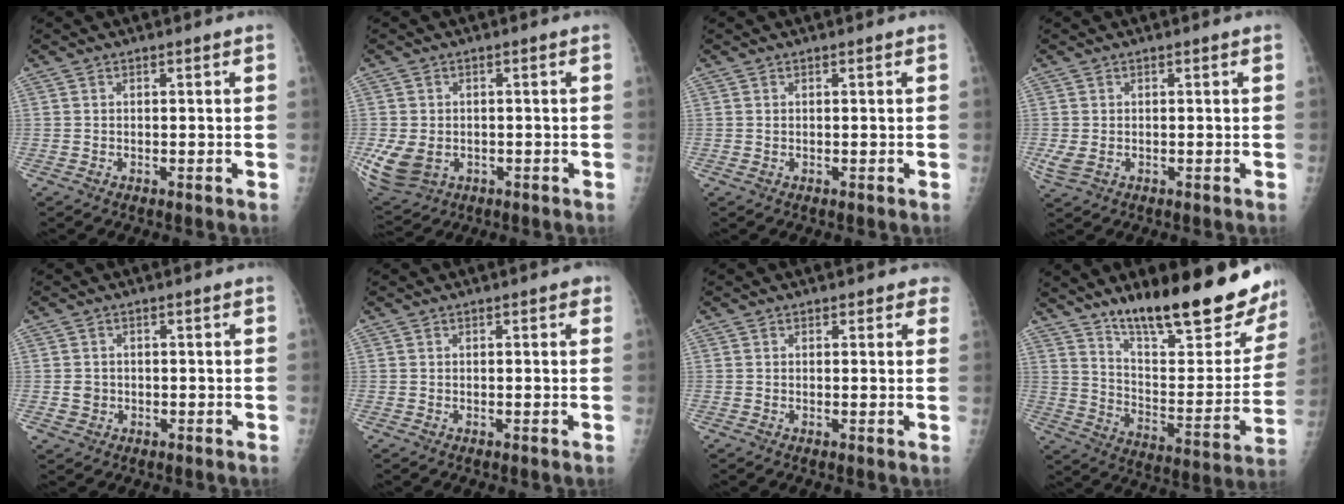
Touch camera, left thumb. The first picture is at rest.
{"total": 9.8, "force": [-2.4, 7.5, 5.9], "torque": [-0.129, -0.006, -0.027]}
{"total": 0.0}
{"total": 2.7, "force": [-0.5, 1.9, 1.8], "torque": [-0.045, -0.007, -0.002]}
{"total": 2.1, "force": [-0.2, 2.0, 0.6], "torque": [-0.002, 0.004, 0.000]}
{"total": 0.8, "force": [0.3, 0.5, 0.5], "torque": [0.004, 0.002, -0.002]}
{"total": 2.5, "force": [2.0, 1.5, 0.3], "torque": [0.028, -0.006, 0.005]}
{"total": 25.9, "force": [19.2, 6.1, 16.3], "torque": [-0.201, -0.102, 0.288]}